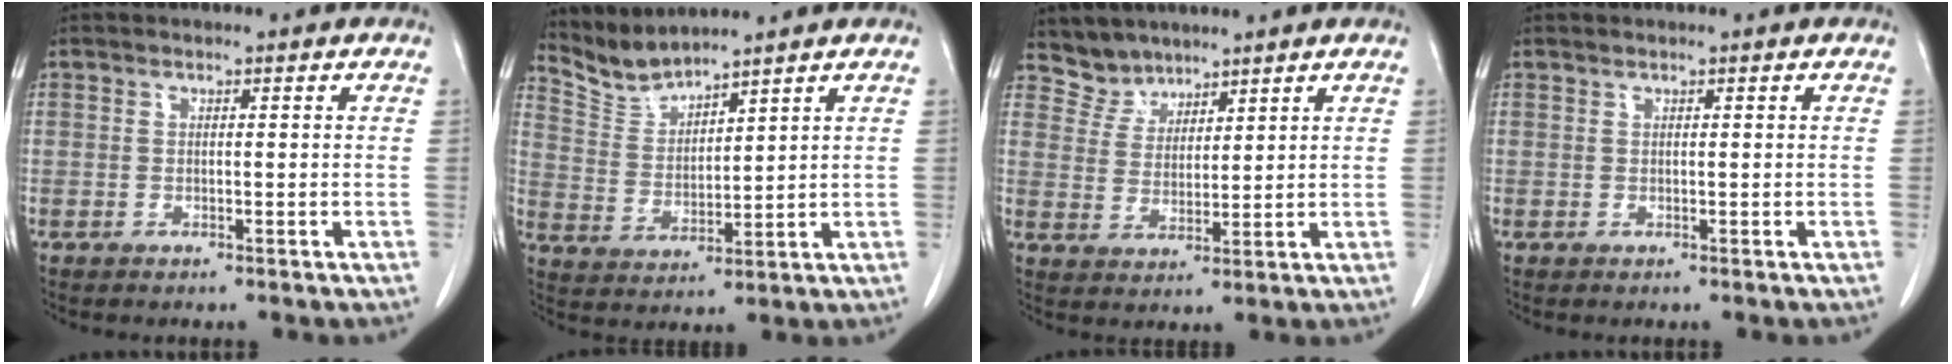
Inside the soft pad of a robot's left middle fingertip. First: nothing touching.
{"total": 5.4, "force": [5.4, -0.4, -0.2], "torque": [-0.012, -0.003, 0.123]}
{"total": 4.3, "force": [3.9, 1.8, -0.5], "torque": [0.013, 0.003, 0.082]}
{"total": 0.0}